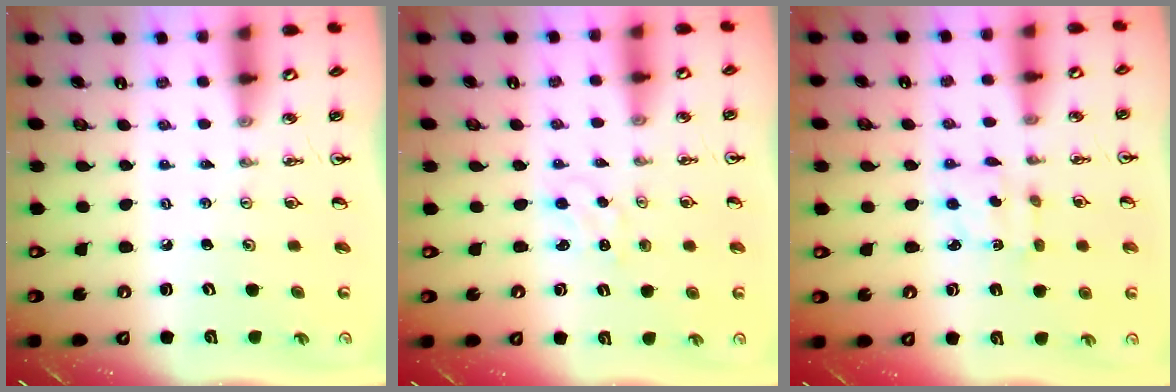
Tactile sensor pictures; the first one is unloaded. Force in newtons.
{"total": 1.2, "press": 1.1, "slide": 0.2}
{"total": 3.7, "press": 3.7, "slide": 0.6}